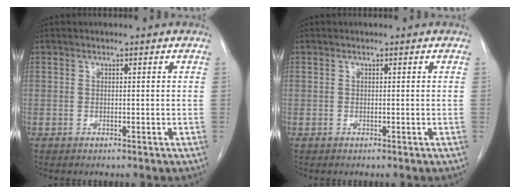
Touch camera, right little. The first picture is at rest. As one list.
[{"total": 0.0}]